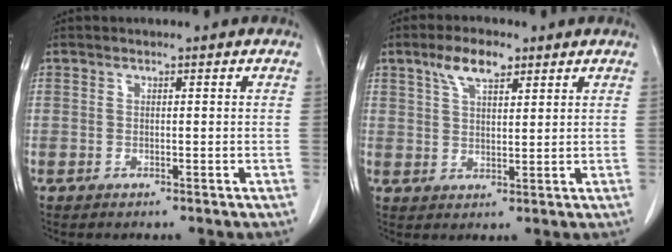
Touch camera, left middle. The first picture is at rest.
{"total": 5.7, "force": [3.5, 2.1, 3.9], "torque": [-0.080, 0.011, 0.065]}